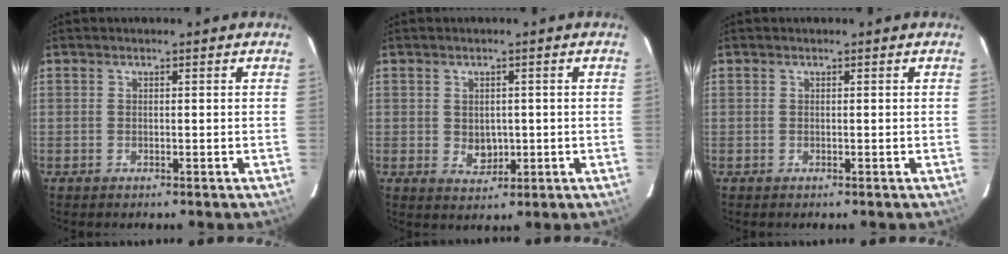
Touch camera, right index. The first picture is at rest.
{"total": 3.7, "force": [-0.2, 3.1, 2.0], "torque": [-0.032, -0.002, 0.002]}
{"total": 0.0}